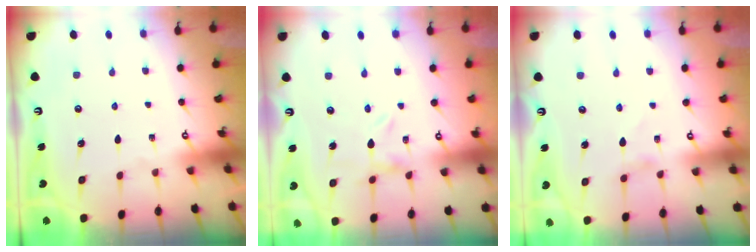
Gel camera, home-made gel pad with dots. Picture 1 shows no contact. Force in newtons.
{"total": 0.0}
{"total": 0.0}